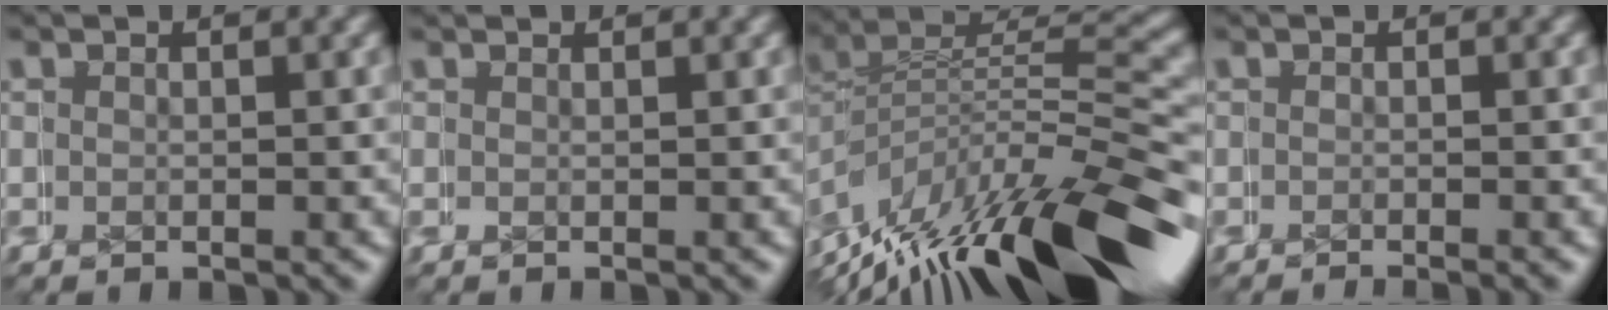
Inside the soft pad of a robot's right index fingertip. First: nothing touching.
{"total": 0.6, "force": [0.4, -0.3, -0.2], "torque": [0.005, -0.001, 0.009]}
{"total": 11.6, "force": [-4.7, 5.1, 9.4], "torque": [-0.164, -0.018, -0.056]}
{"total": 1.7, "force": [-1.5, 0.3, 0.7], "torque": [-0.003, 0.000, -0.024]}